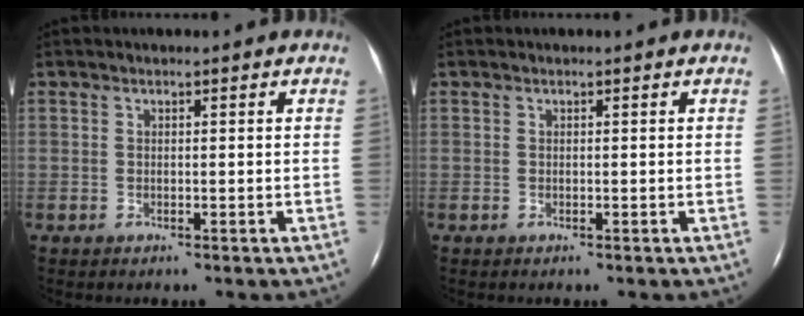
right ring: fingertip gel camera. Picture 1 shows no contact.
{"total": 0.0}